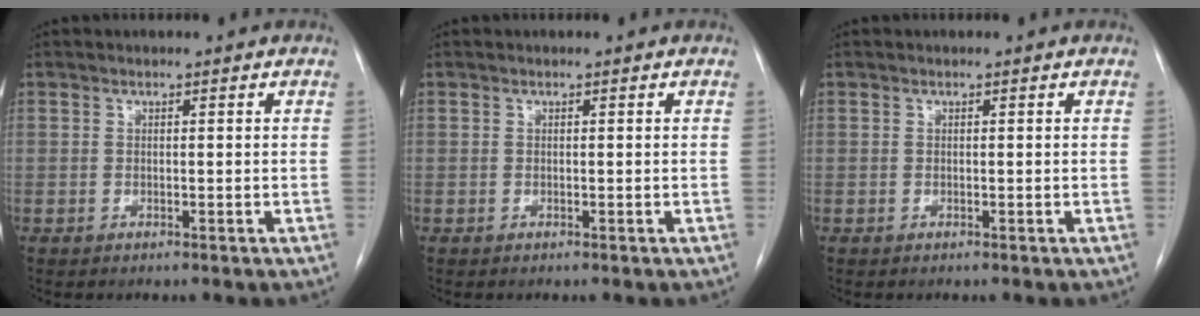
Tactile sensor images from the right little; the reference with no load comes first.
{"total": 0.0}
{"total": 0.0}